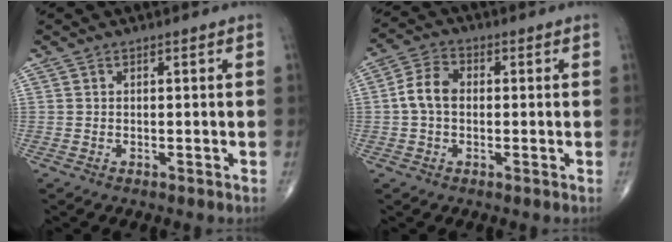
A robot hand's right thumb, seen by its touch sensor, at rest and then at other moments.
{"total": 5.9, "force": [-0.2, 4.1, 4.3], "torque": [-0.082, 0.020, -0.012]}